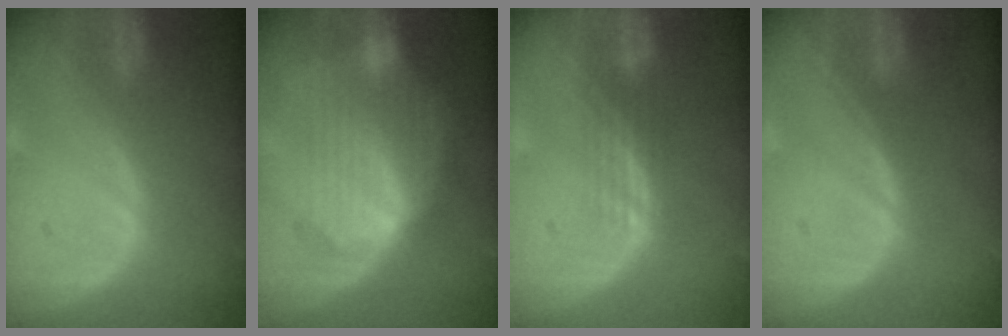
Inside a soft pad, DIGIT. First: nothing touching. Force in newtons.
{"total": 8.5, "press": 8.5, "slide": 0.3}
{"total": 3.0, "press": 2.5, "slide": 1.7}
{"total": 0.0}